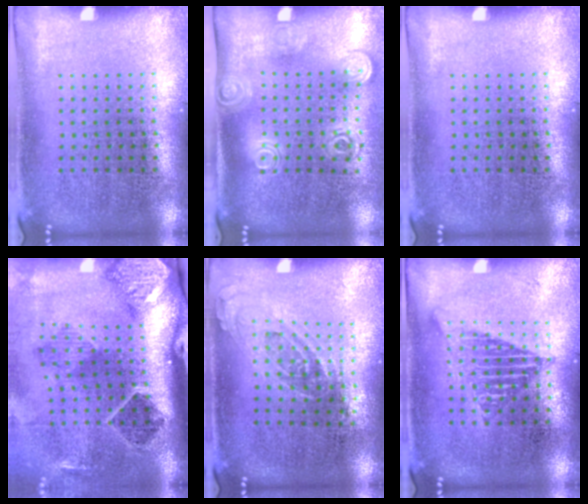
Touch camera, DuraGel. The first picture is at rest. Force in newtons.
{"total": 1.9, "press": 1.4, "slide": 1.3}
{"total": 0.0}
{"total": 2.9, "press": 1.9, "slide": 2.2}
{"total": 0.8, "press": 0.8, "slide": 0.3}
{"total": 1.2, "press": 1.2, "slide": 0.1}